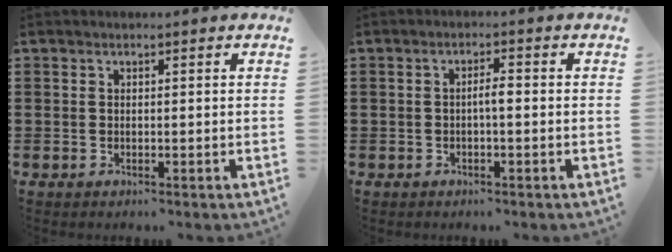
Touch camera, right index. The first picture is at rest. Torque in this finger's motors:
{"motor_torque": [0.63, -0.38, 0.05, 0.07]}